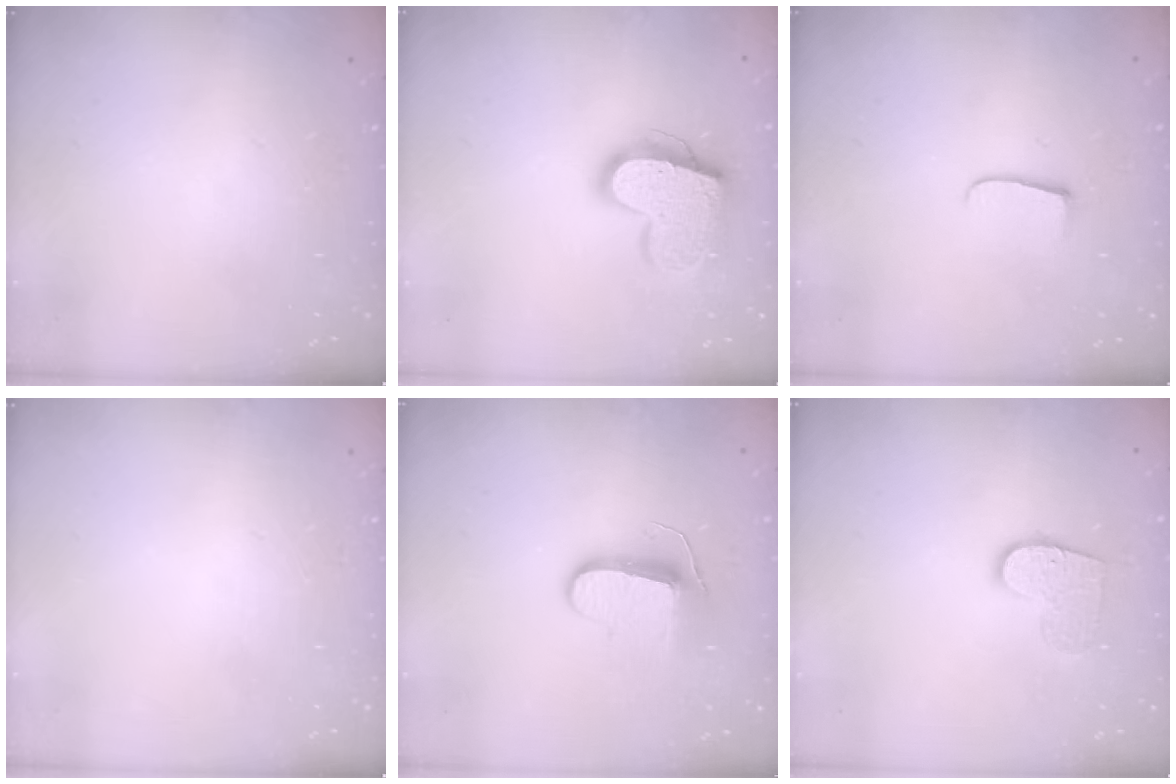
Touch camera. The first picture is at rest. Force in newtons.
{"total": 17.7, "press": 17.6, "slide": 1.5}
{"total": 6.0, "press": 5.9, "slide": 0.7}
{"total": 0.0}
{"total": 9.4, "press": 9.4, "slide": 0.5}
{"total": 10.0, "press": 10.0, "slide": 0.6}